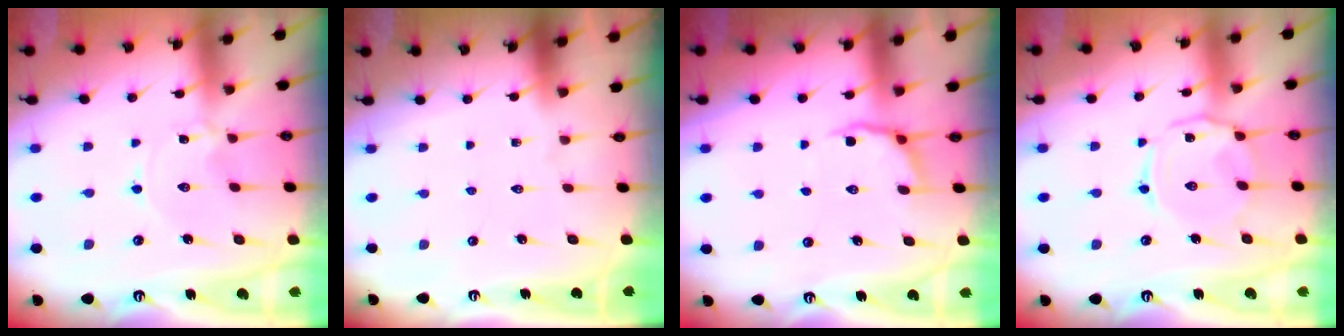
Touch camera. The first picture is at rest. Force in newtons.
{"total": 0.0}
{"total": 5.0, "press": 4.3, "slide": 2.4}
{"total": 6.6, "press": 6.5, "slide": 0.6}